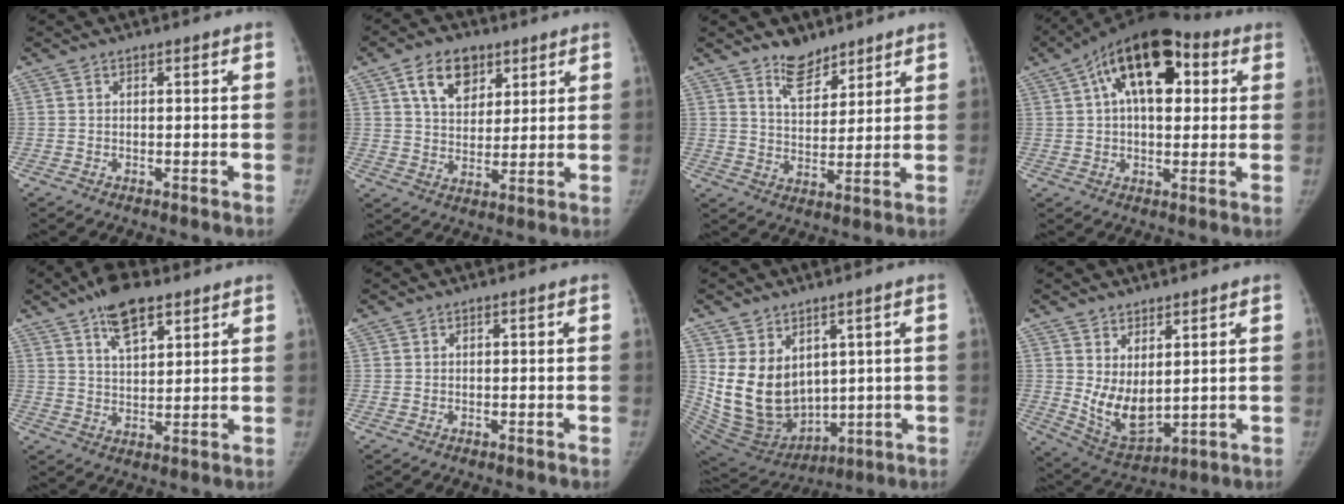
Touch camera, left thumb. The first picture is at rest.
{"total": 9.8, "force": [5.0, 6.5, 5.3], "torque": [-0.057, -0.023, 0.086]}
{"total": 7.1, "force": [5.5, 3.6, 2.8], "torque": [-0.017, -0.043, 0.096]}
{"total": 18.0, "force": [5.6, 9.7, 14.0], "torque": [-0.195, 0.018, 0.078]}
{"total": 9.7, "force": [6.1, 4.1, 6.2], "torque": [-0.083, -0.027, 0.105]}
{"total": 0.7, "force": [0.4, 0.5, -0.1], "torque": [0.006, 0.009, 0.009]}
{"total": 15.4, "force": [3.4, 11.4, 9.7], "torque": [-0.152, -0.028, 0.107]}
{"total": 9.4, "force": [2.6, 5.5, 7.1], "torque": [-0.102, -0.036, 0.070]}